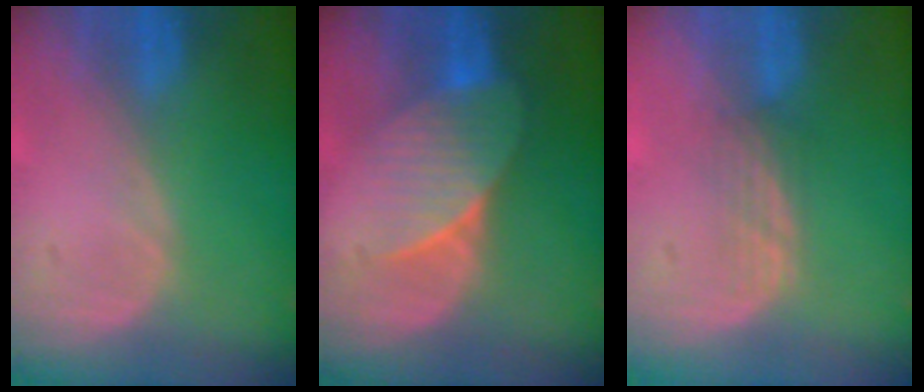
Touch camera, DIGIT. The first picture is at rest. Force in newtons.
{"total": 7.5, "press": 6.9, "slide": 2.8}
{"total": 2.4, "press": 2.3, "slide": 0.8}